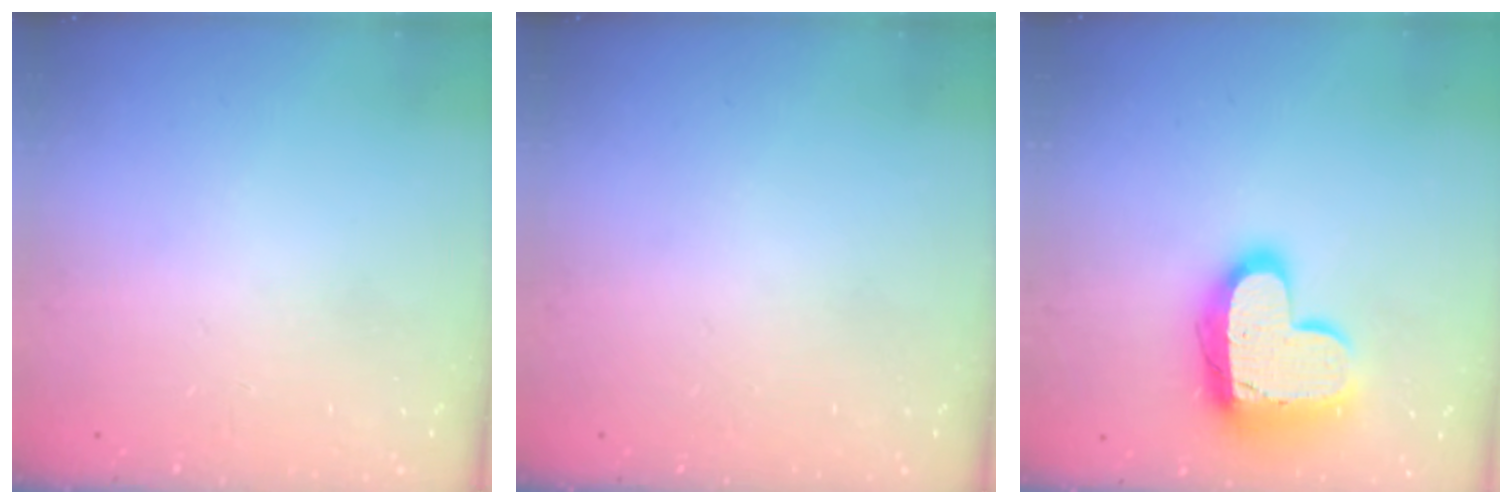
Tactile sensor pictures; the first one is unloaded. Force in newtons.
{"total": 0.0}
{"total": 16.8, "press": 16.7, "slide": 1.4}